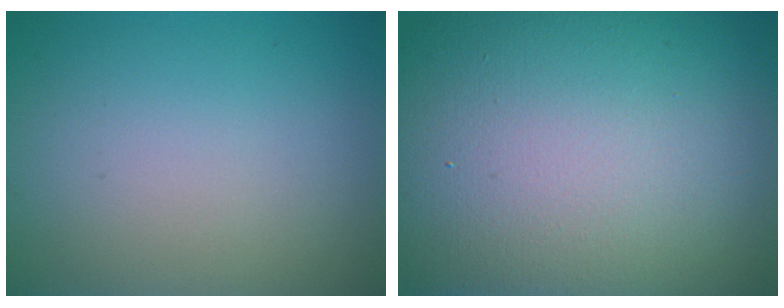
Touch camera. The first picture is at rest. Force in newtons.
{"total": 22.0, "press": 21.9, "slide": 1.1}